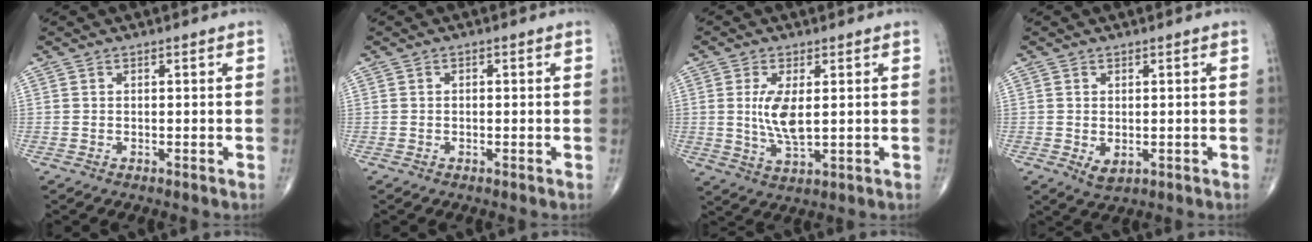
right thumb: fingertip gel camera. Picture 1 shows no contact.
{"total": 0.5, "force": [0.0, 0.3, 0.4], "torque": [-0.008, 0.000, 0.000]}
{"total": 7.0, "force": [0.9, 2.7, 6.4], "torque": [-0.130, -0.016, 0.022]}
{"total": 2.7, "force": [-0.4, 1.8, 2.0], "torque": [-0.028, -0.006, 0.002]}